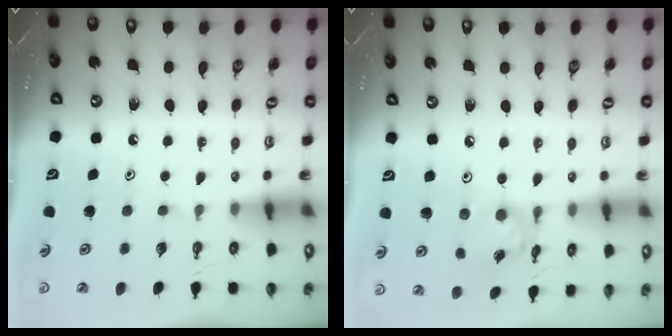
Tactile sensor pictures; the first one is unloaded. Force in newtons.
{"total": 9.1, "press": 9.1, "slide": 0.5}